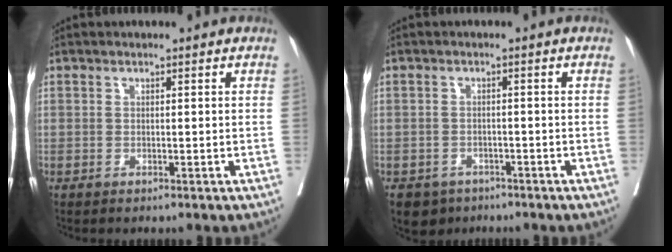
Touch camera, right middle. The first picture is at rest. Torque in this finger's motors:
{"motor_torque": [0.44, -0.43, 0.06, 0.00]}